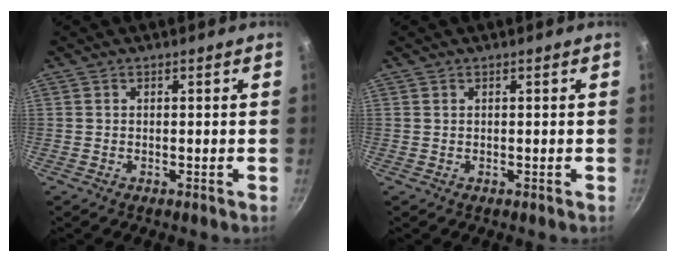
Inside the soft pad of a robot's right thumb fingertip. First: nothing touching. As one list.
[{"total": 0.0}]